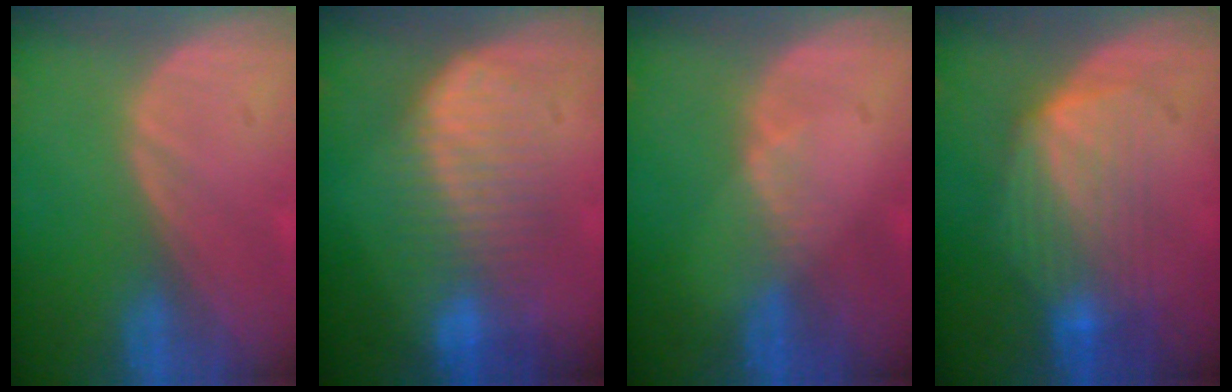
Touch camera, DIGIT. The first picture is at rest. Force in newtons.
{"total": 7.3, "press": 7.3, "slide": 0.1}
{"total": 1.1, "press": 1.1, "slide": 0.2}
{"total": 7.3, "press": 7.2, "slide": 1.3}